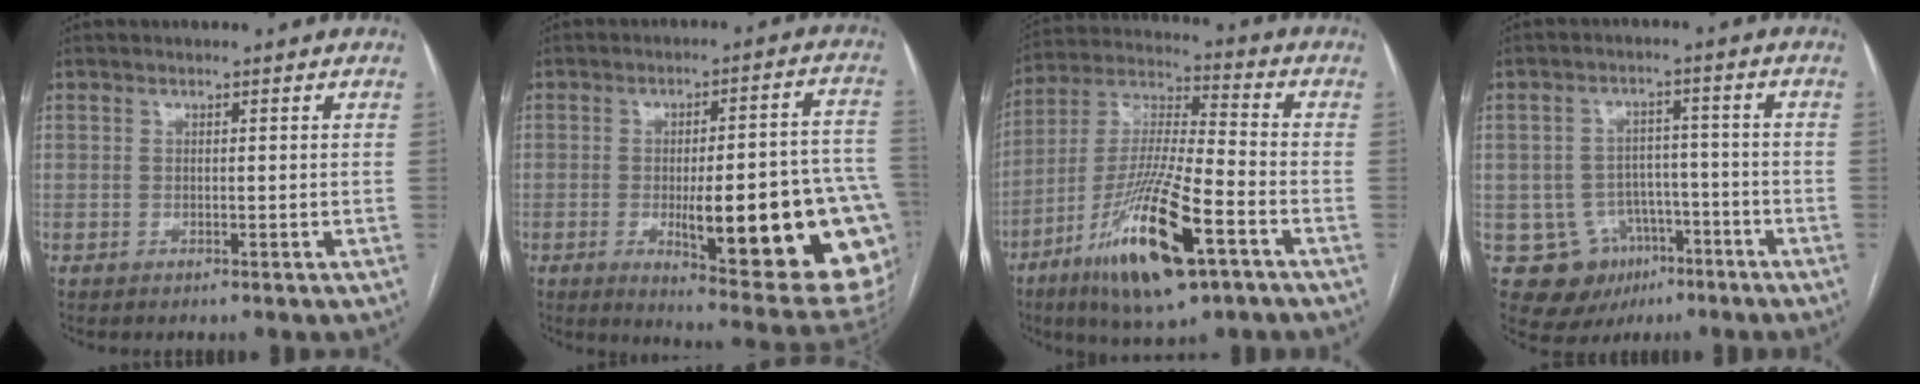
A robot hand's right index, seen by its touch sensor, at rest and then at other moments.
{"total": 26.1, "force": [-6.1, 4.0, 25.0], "torque": [-0.237, -0.009, -0.073]}
{"total": 18.9, "force": [-9.1, 3.1, 16.3], "torque": [-0.334, -0.030, -0.158]}
{"total": 10.0, "force": [-4.5, 8.6, 2.4], "torque": [-0.043, 0.020, -0.054]}